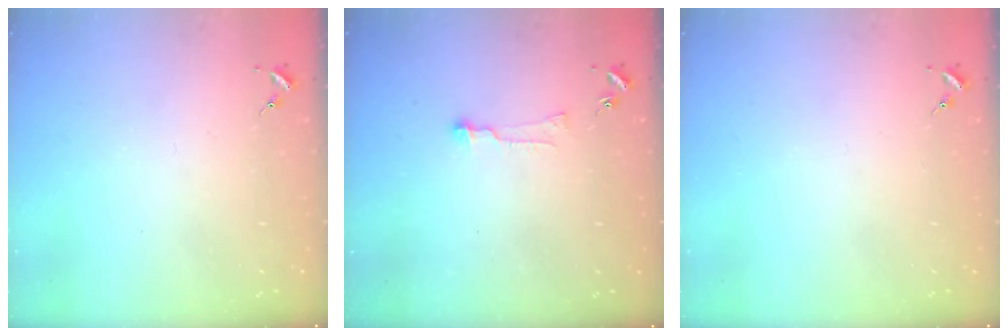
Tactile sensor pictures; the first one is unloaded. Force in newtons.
{"total": 5.9, "press": 5.9, "slide": 0.5}
{"total": 0.0}